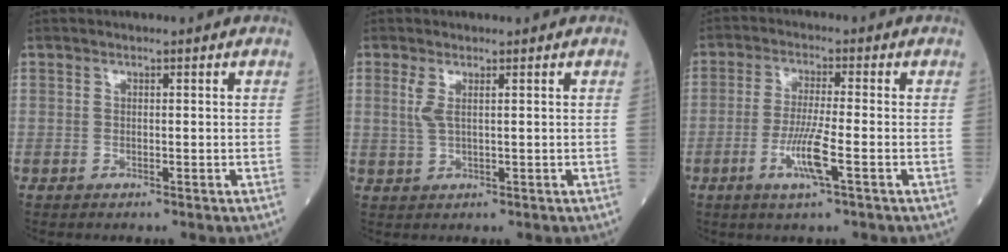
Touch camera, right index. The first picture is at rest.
{"total": 2.3, "force": [0.8, 0.4, 2.1], "torque": [-0.058, 0.001, 0.021]}
{"total": 6.3, "force": [-2.4, -0.2, 5.8], "torque": [-0.114, -0.013, -0.048]}